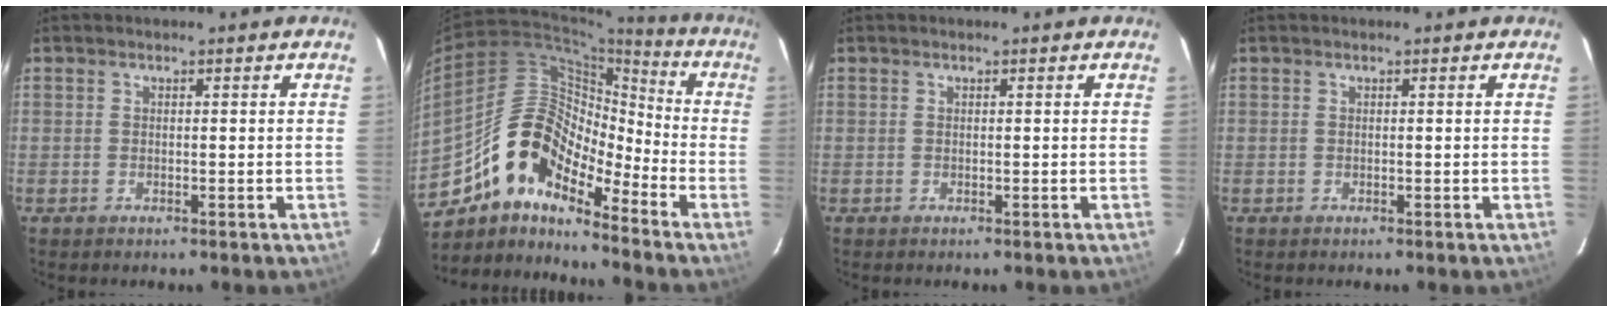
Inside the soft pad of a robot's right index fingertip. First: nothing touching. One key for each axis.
{"total": 14.7, "fx": -10.6, "fy": 5.8, "fz": 8.4, "tx": -0.142, "ty": 0.012, "tz": -0.213}
{"total": 0.0}
{"total": 0.0}